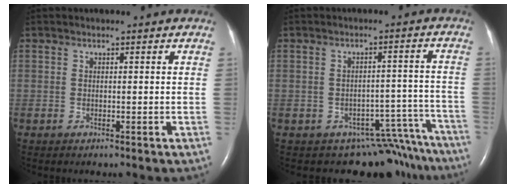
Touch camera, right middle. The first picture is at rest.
{"total": 12.5, "force": [-11.4, 5.0, 0.8], "torque": [0.020, 0.049, -0.132]}